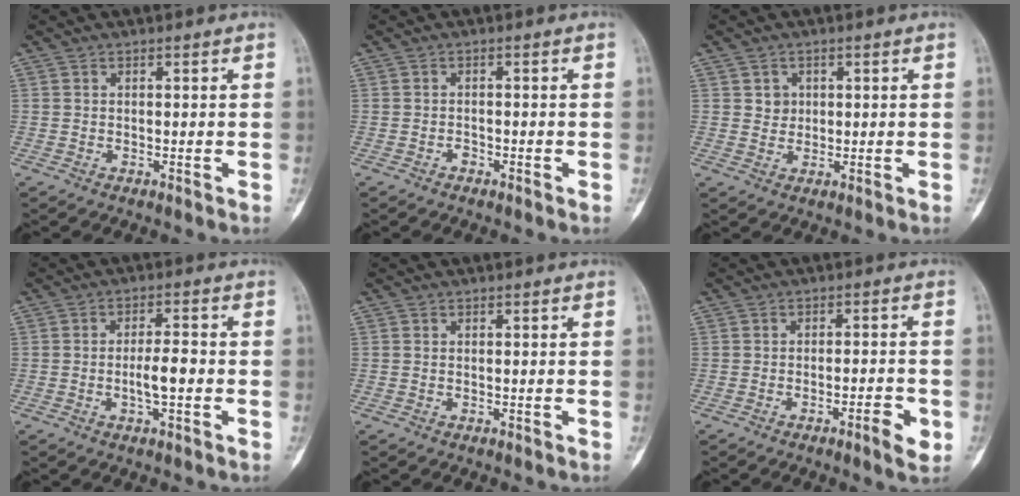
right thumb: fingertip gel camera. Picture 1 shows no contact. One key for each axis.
{"total": 0.9, "fx": -0.6, "fy": 0.5, "fz": 0.3, "tx": -0.001, "ty": 0.003, "tz": -0.013}
{"total": 2.0, "fx": 0.7, "fy": 1.9, "fz": 0.6, "tx": 0.002, "ty": -0.001, "tz": 0.010}
{"total": 4.9, "fx": -1.0, "fy": 1.5, "fz": 4.5, "tx": -0.076, "ty": 0.011, "tz": -0.020}
{"total": 0.0}
{"total": 4.7, "fx": -2.0, "fy": 1.1, "fz": 4.1, "tx": -0.057, "ty": 0.010, "tz": -0.029}